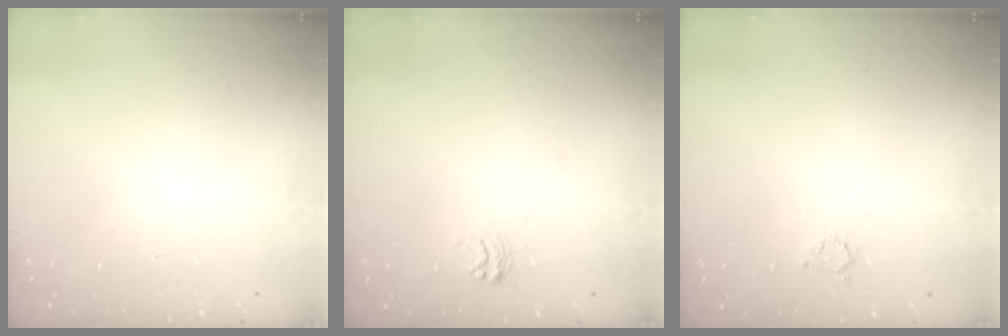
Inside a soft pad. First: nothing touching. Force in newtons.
{"total": 2.6, "press": 2.6, "slide": 0.2}
{"total": 2.5, "press": 2.5, "slide": 0.4}